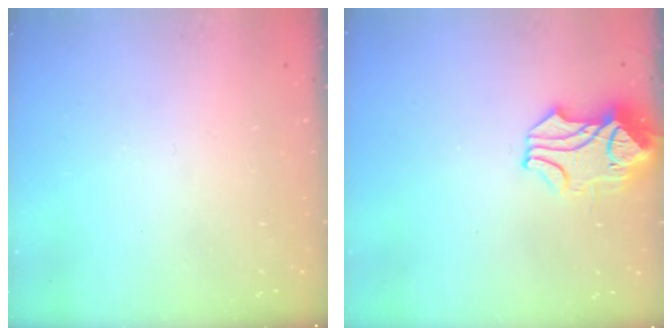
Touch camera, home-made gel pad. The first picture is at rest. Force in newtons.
{"total": 1.7, "press": 1.2, "slide": 1.3}